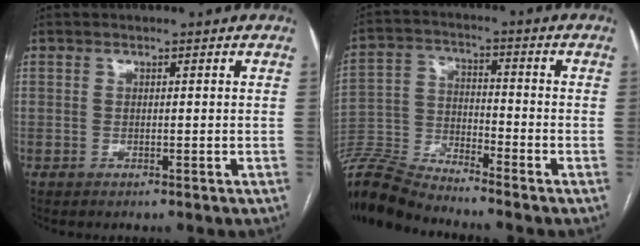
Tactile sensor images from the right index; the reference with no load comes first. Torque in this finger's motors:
{"motor_torque": [0.33, -1.53, -0.78, -0.21]}